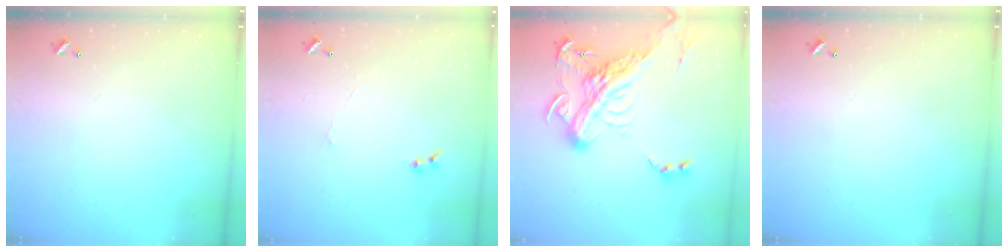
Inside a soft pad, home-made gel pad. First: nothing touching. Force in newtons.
{"total": 0.7, "press": 0.4, "slide": 0.6}
{"total": 12.4, "press": 12.2, "slide": 2.4}
{"total": 0.0}